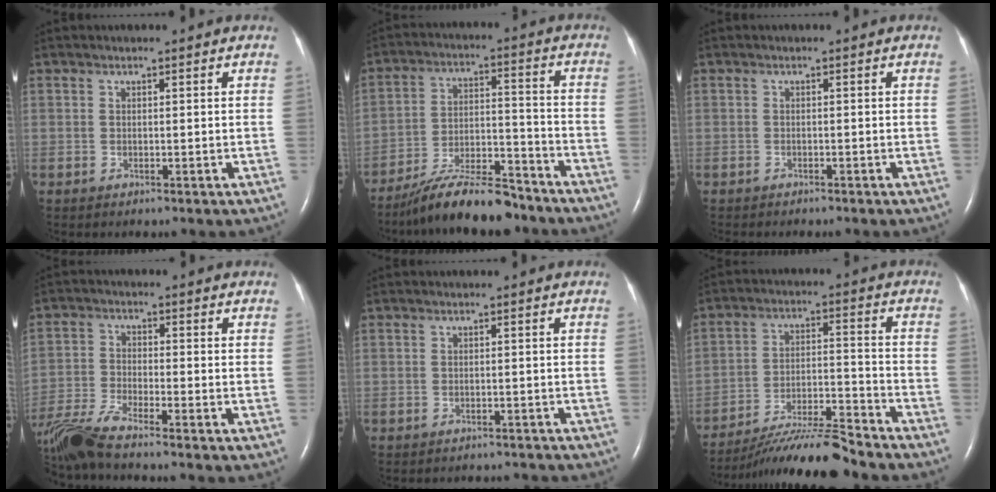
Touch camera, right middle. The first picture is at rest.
{"total": 12.8, "force": [-11.1, 2.2, 5.9], "torque": [-0.100, 0.005, -0.193]}
{"total": 3.3, "force": [-2.9, 0.6, 1.4], "torque": [-0.025, -0.006, -0.030]}
{"total": 9.8, "force": [-8.5, -0.2, 5.0], "torque": [-0.113, -0.023, -0.166]}
{"total": 4.5, "force": [-4.4, 1.2, 0.4], "torque": [-0.008, -0.004, -0.044]}
{"total": 13.0, "force": [-11.8, -0.4, 5.4], "torque": [-0.091, -0.004, -0.205]}